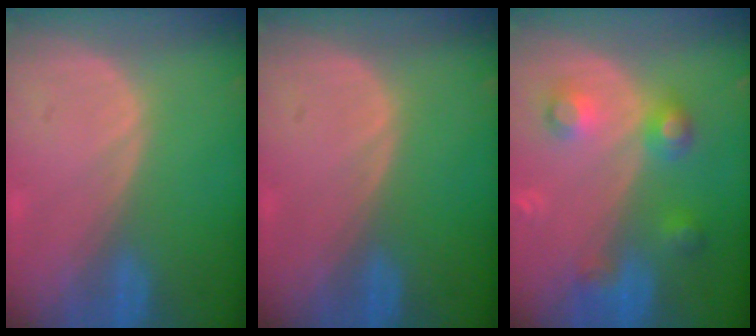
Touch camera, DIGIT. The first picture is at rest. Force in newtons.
{"total": 0.0}
{"total": 5.6, "press": 5.6, "slide": 0.3}